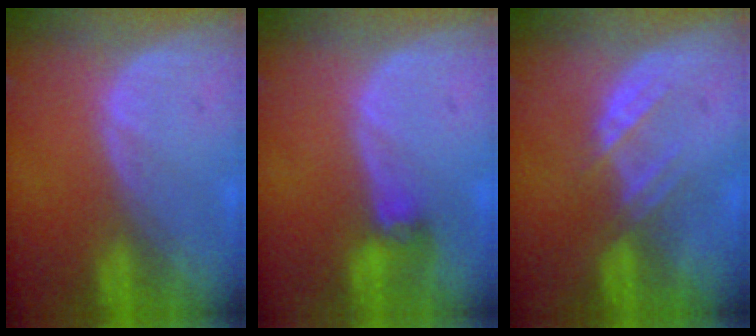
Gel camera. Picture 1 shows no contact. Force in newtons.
{"total": 2.8, "press": 2.6, "slide": 1.1}
{"total": 3.0, "press": 2.9, "slide": 0.7}